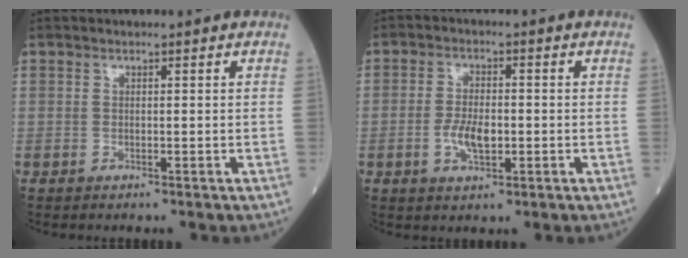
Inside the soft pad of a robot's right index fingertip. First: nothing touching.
{"total": 4.7, "force": [-1.1, 1.8, 4.1], "torque": [-0.083, 0.000, -0.019]}